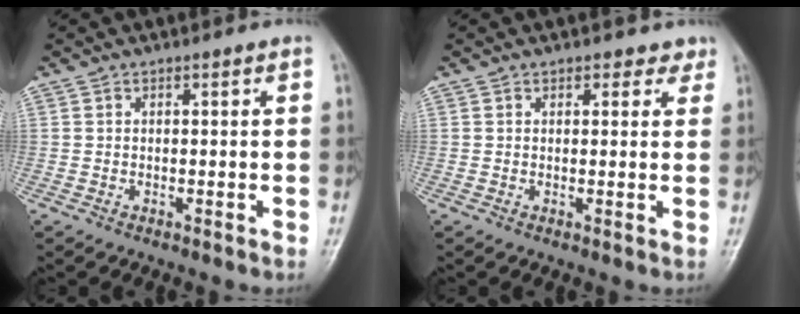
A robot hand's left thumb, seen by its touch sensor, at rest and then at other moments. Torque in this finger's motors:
{"motor_torque": [-0.11, 0.11, -0.10, 0.32, 0.06]}